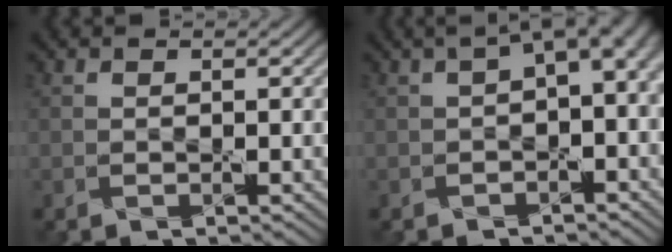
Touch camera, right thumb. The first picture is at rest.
{"total": 5.5, "force": [0.8, 2.6, 4.7], "torque": [-0.067, 0.003, 0.010]}